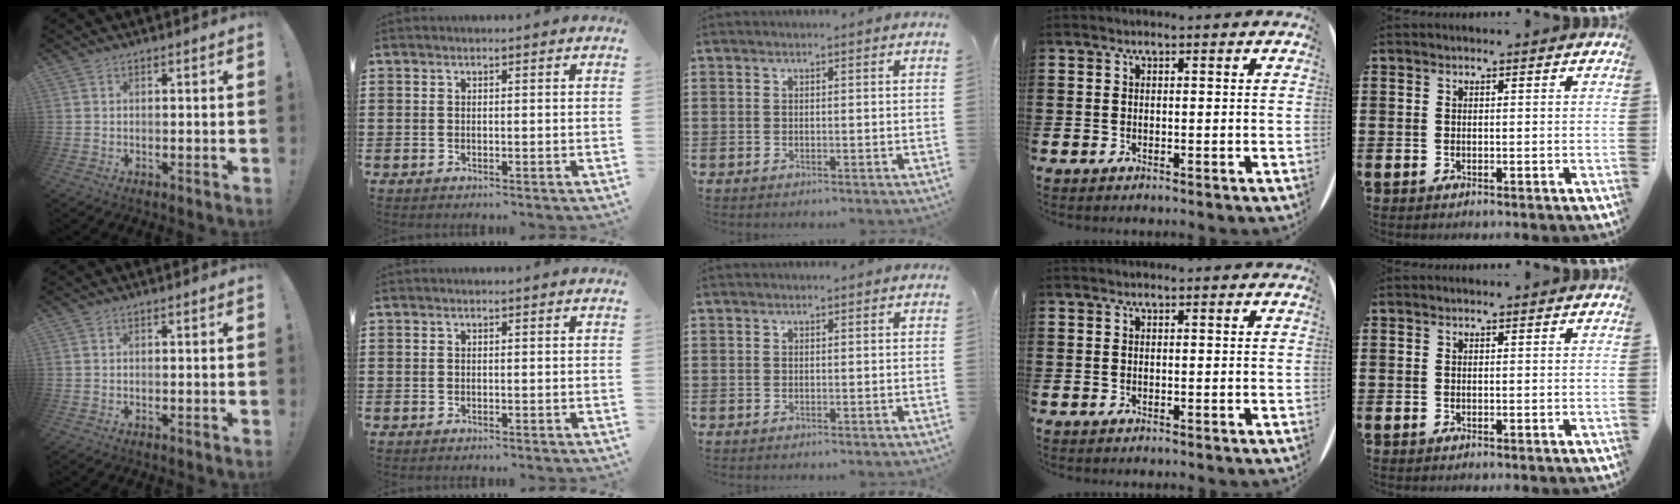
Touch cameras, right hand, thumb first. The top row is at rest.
{}